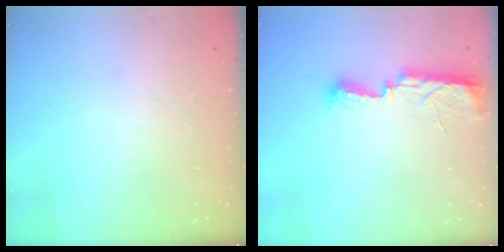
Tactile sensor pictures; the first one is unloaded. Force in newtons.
{"total": 10.2, "press": 8.9, "slide": 5.1}